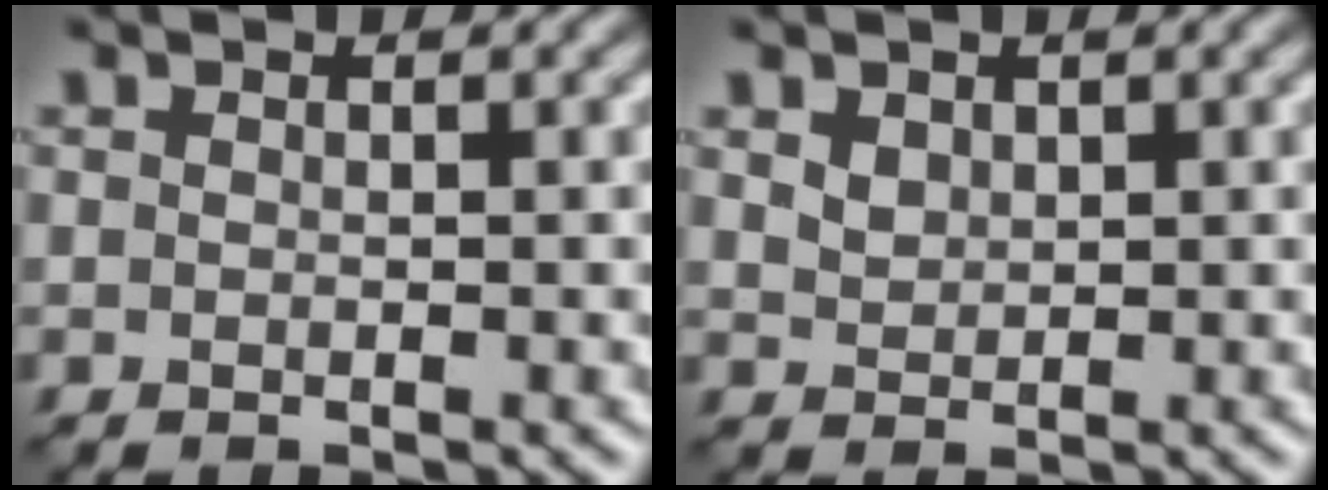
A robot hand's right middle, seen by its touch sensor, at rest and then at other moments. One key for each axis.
{"total": 1.7, "fx": 1.0, "fy": 1.2, "fz": 0.7, "tx": -0.016, "ty": -0.001, "tz": 0.019}